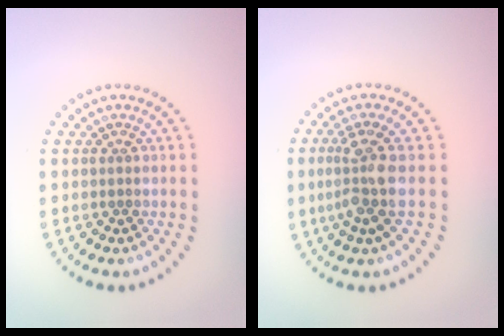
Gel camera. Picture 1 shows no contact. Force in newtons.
{"total": 3.6, "press": 2.8, "slide": 2.2}